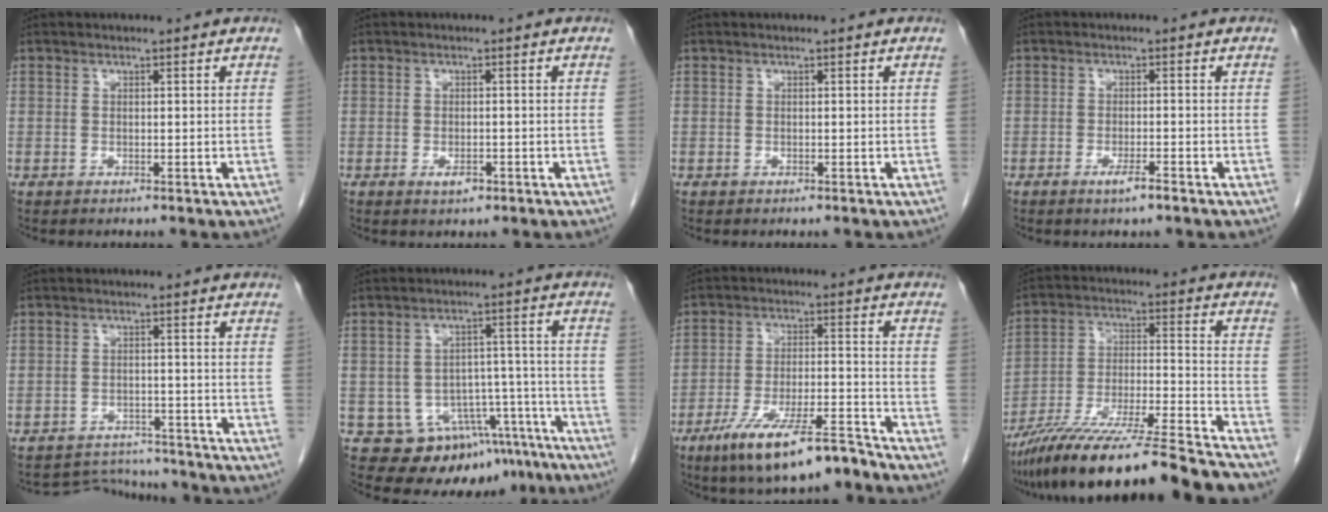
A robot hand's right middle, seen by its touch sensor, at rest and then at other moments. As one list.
[{"total": 1.9, "force": [-1.0, 0.8, 1.4], "torque": [-0.026, -0.002, -0.011]}, {"total": 0.0}, {"total": 2.4, "force": [-1.5, 0.1, 1.8], "torque": [-0.037, -0.005, -0.027]}, {"total": 5.8, "force": [-5.6, 0.9, -1.2], "torque": [0.015, 0.008, -0.084]}, {"total": 13.4, "force": [-9.0, 8.7, 4.8], "torque": [-0.039, 0.046, -0.112]}, {"total": 12.4, "force": [-9.1, 2.0, 8.1], "torque": [-0.142, -0.015, -0.155]}, {"total": 23.2, "force": [-20.0, 0.0, 11.7], "torque": [-0.184, -0.025, -0.328]}]